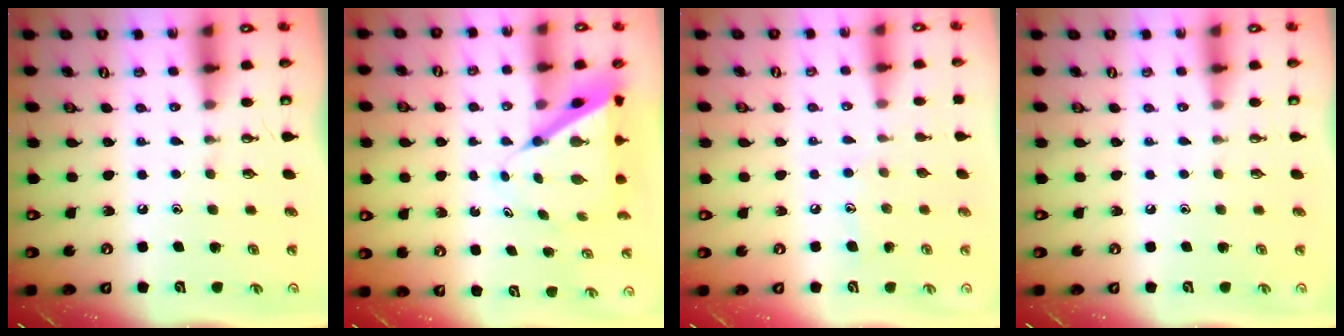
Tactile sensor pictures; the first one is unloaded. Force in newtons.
{"total": 8.3, "press": 8.2, "slide": 0.7}
{"total": 5.6, "press": 5.6, "slide": 0.6}
{"total": 0.0}